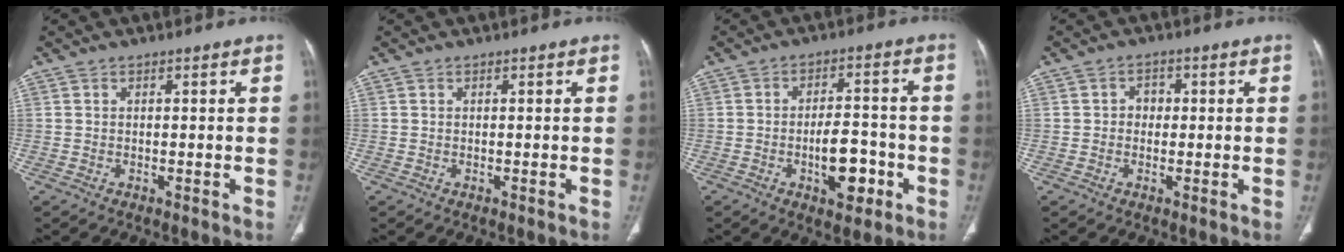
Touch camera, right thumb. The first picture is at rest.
{"total": 0.0}
{"total": 8.8, "force": [-3.1, 4.3, 7.1], "torque": [-0.089, 0.022, -0.046]}
{"total": 2.3, "force": [0.0, 2.0, 1.2], "torque": [-0.002, 0.008, -0.006]}